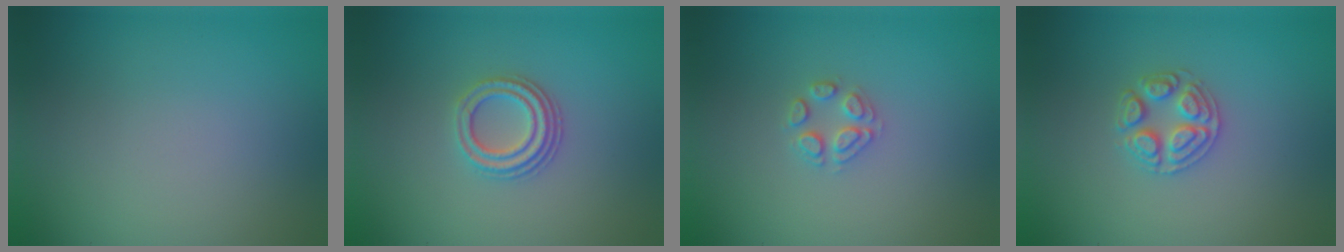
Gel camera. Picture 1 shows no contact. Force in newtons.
{"total": 3.0, "press": 2.5, "slide": 1.7}
{"total": 2.0, "press": 2.0, "slide": 0.1}
{"total": 2.5, "press": 2.5, "slide": 0.4}